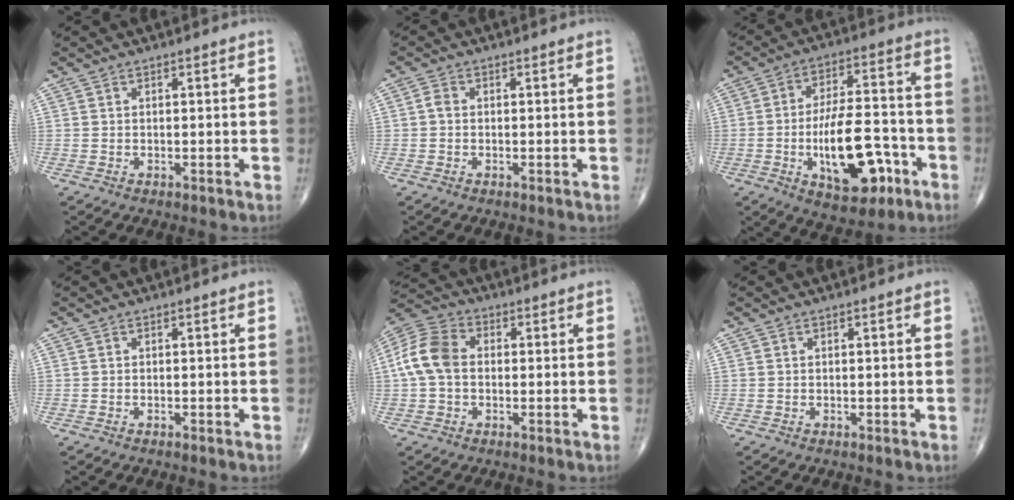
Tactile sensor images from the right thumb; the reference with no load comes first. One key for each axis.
{"total": 1.4, "fx": 0.0, "fy": 1.0, "fz": 0.9, "tx": -0.015, "ty": 0.004, "tz": -0.003}
{"total": 16.9, "fx": -5.7, "fy": 7.7, "fz": 13.9, "tx": -0.205, "ty": 0.030, "tz": -0.081}
{"total": 0.0}
{"total": 9.3, "fx": 0.2, "fy": 6.5, "fz": 6.6, "tx": -0.139, "ty": 0.028, "tz": -0.007}
{"total": 0.0}